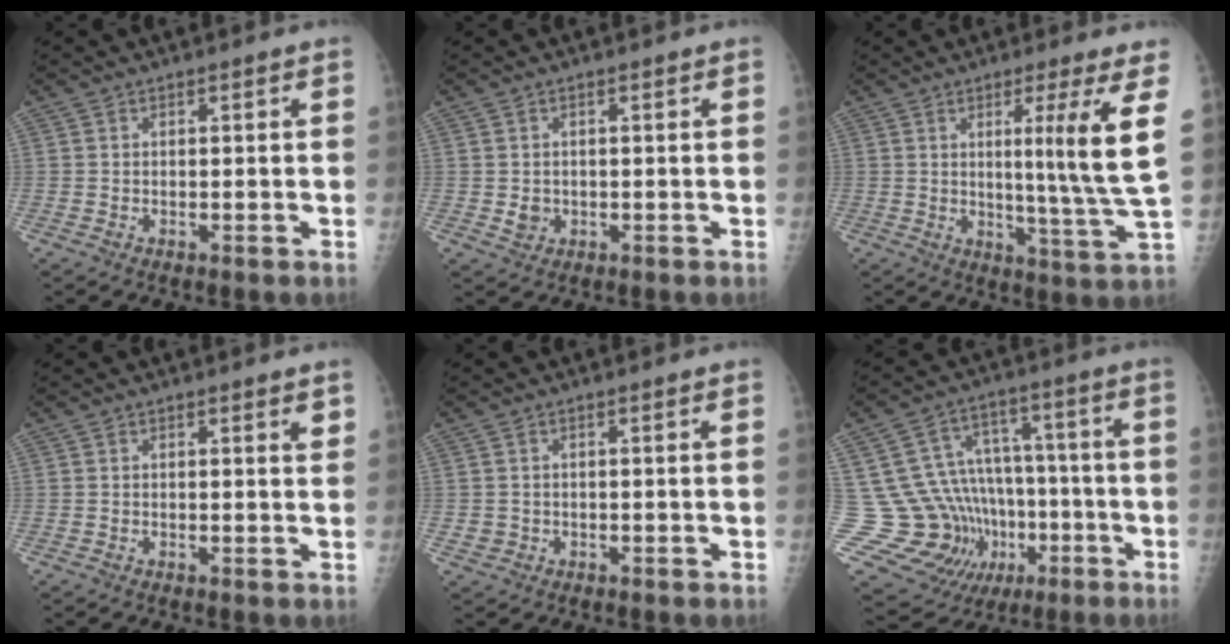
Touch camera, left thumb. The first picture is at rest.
{"total": 2.0, "force": [-0.1, 1.8, 0.9], "torque": [-0.008, 0.000, 0.005]}
{"total": 12.4, "force": [3.8, -1.2, 11.7], "torque": [-0.181, -0.039, 0.060]}
{"total": 1.4, "force": [0.9, 0.3, 1.0], "torque": [-0.012, -0.005, 0.010]}
{"total": 1.3, "force": [-0.2, 1.2, 0.5], "torque": [-0.007, 0.004, 0.001]}
{"total": 23.1, "force": [-4.8, 19.5, 11.4], "torque": [-0.191, 0.080, -0.051]}